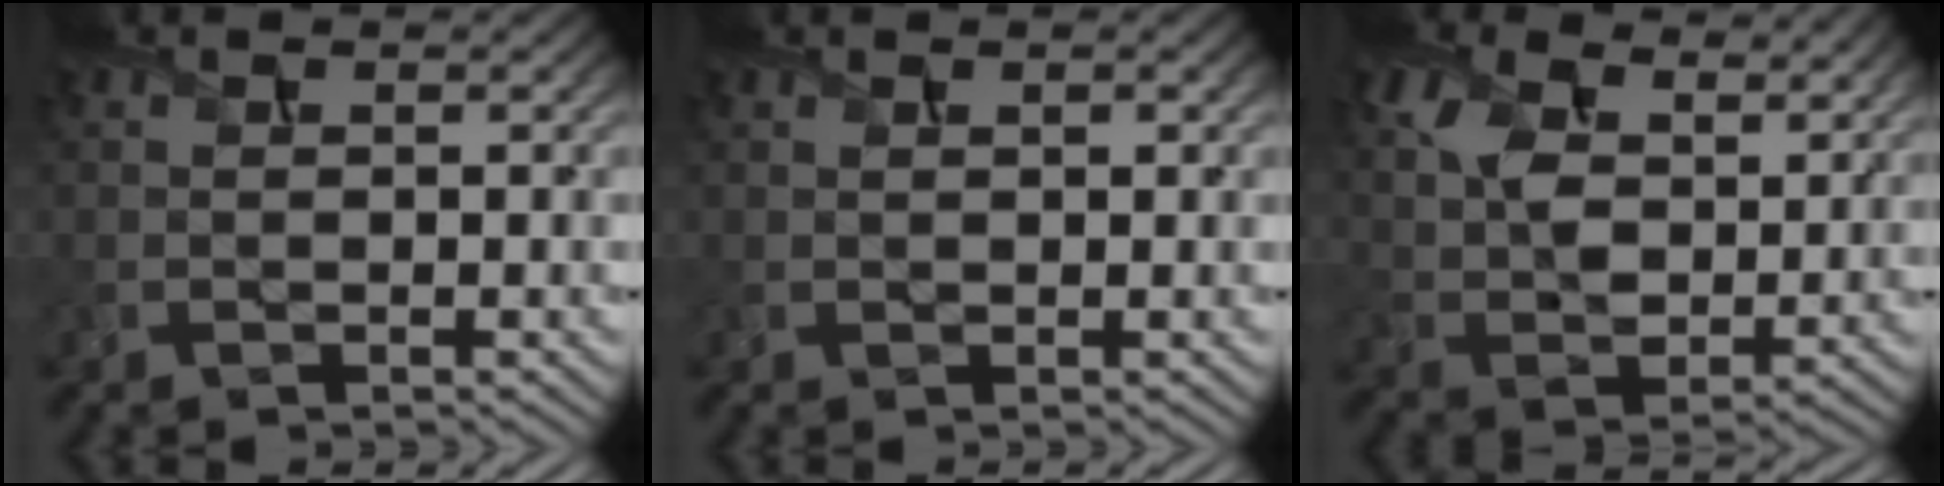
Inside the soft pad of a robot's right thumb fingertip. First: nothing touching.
{"total": 0.8, "force": [0.5, 0.4, 0.6], "torque": [-0.011, 0.000, 0.009]}
{"total": 9.8, "force": [5.3, 5.6, 6.1], "torque": [-0.152, 0.002, 0.092]}